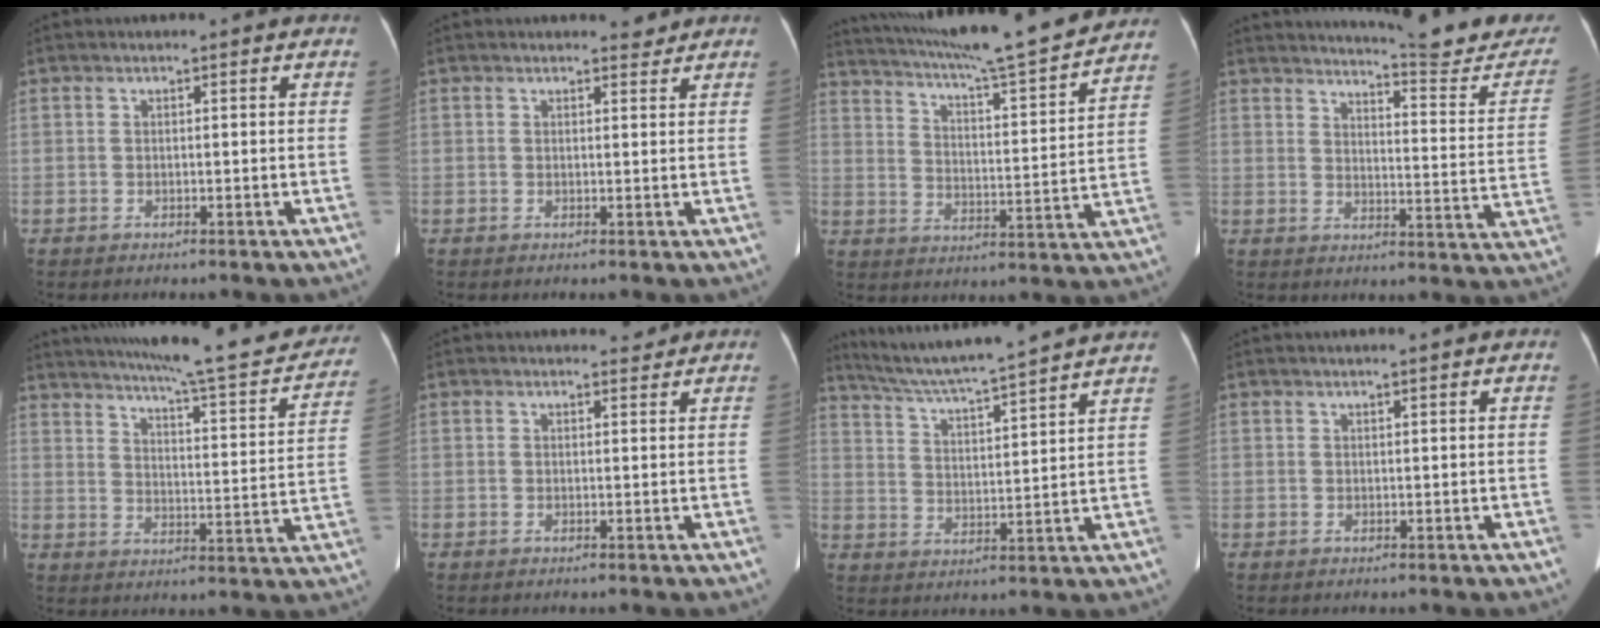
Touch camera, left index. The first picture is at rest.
{"total": 1.3, "force": [1.3, 0.4, 0.0], "torque": [-0.005, -0.008, 0.016]}
{"total": 23.2, "force": [20.6, 1.0, 10.8], "torque": [-0.183, -0.013, 0.291]}
{"total": 17.1, "force": [16.2, 1.1, 5.1], "torque": [-0.064, -0.086, 0.185]}
{"total": 25.4, "force": [22.1, 3.0, 12.1], "torque": [-0.175, -0.033, 0.276]}
{"total": 1.0, "force": [1.0, 0.2, -0.1], "torque": [-0.006, -0.009, 0.014]}
{"total": 16.9, "force": [15.1, -1.3, 7.5], "torque": [-0.137, 0.002, 0.223]}
{"total": 0.7, "force": [0.5, -0.1, 0.4], "torque": [-0.011, 0.002, 0.013]}